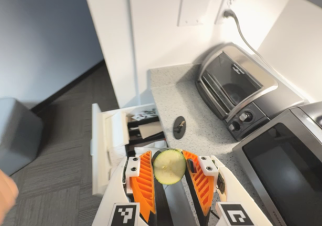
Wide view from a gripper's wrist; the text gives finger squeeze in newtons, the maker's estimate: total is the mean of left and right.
{"total": 8.2, "left": 8.3, "right": 8.0}